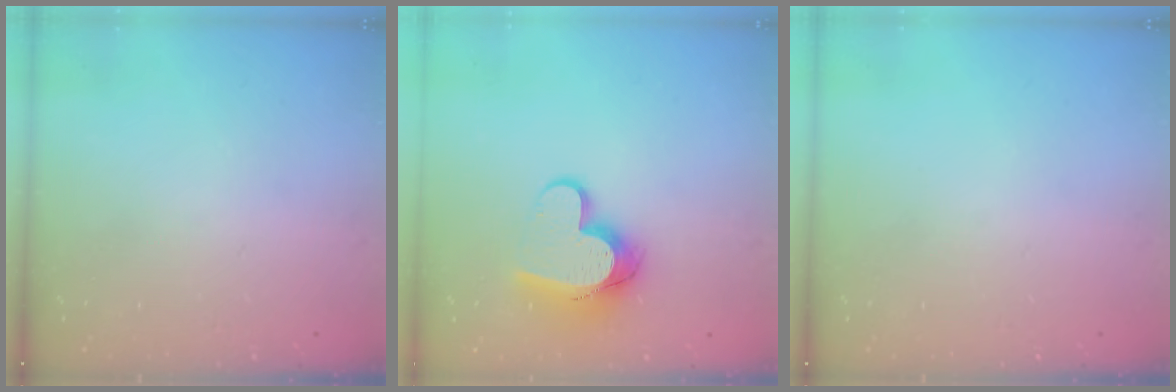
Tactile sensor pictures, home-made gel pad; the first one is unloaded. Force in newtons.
{"total": 12.7, "press": 12.7, "slide": 1.4}
{"total": 0.0}